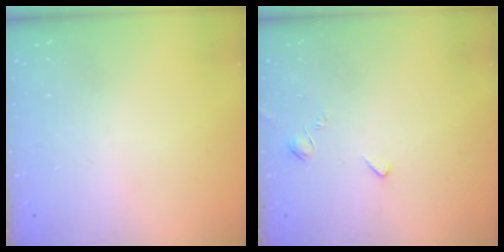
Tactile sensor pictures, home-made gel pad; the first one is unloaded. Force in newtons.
{"total": 2.0, "press": 2.0, "slide": 0.5}